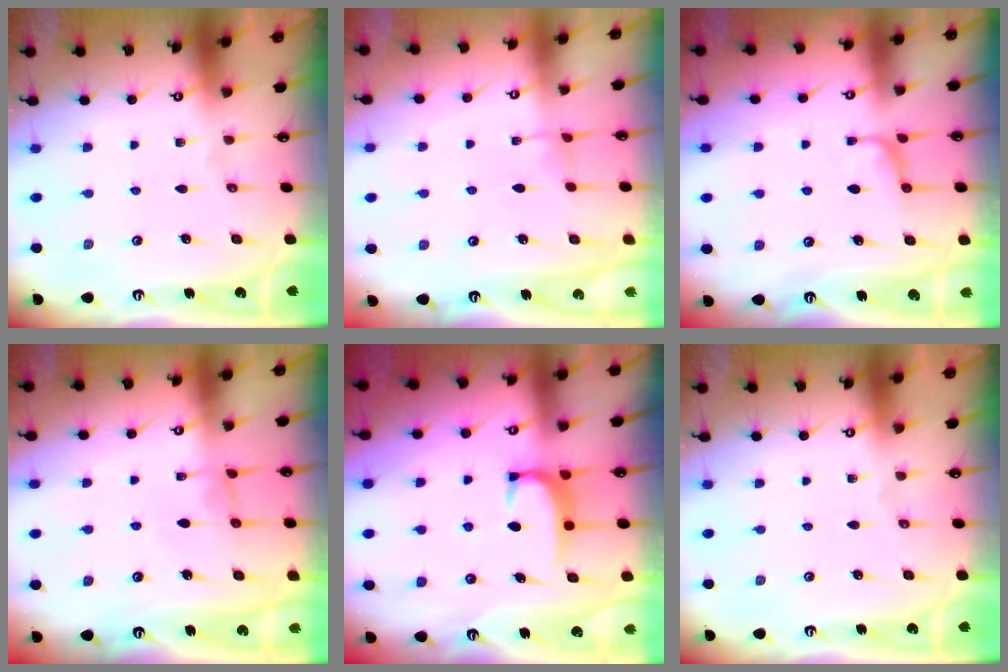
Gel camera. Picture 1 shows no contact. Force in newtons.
{"total": 2.5, "press": 2.5, "slide": 0.2}
{"total": 2.0, "press": 1.8, "slide": 0.9}
{"total": 0.7, "press": 0.3, "slide": 0.6}
{"total": 1.8, "press": 1.7, "slide": 0.5}
{"total": 0.0}